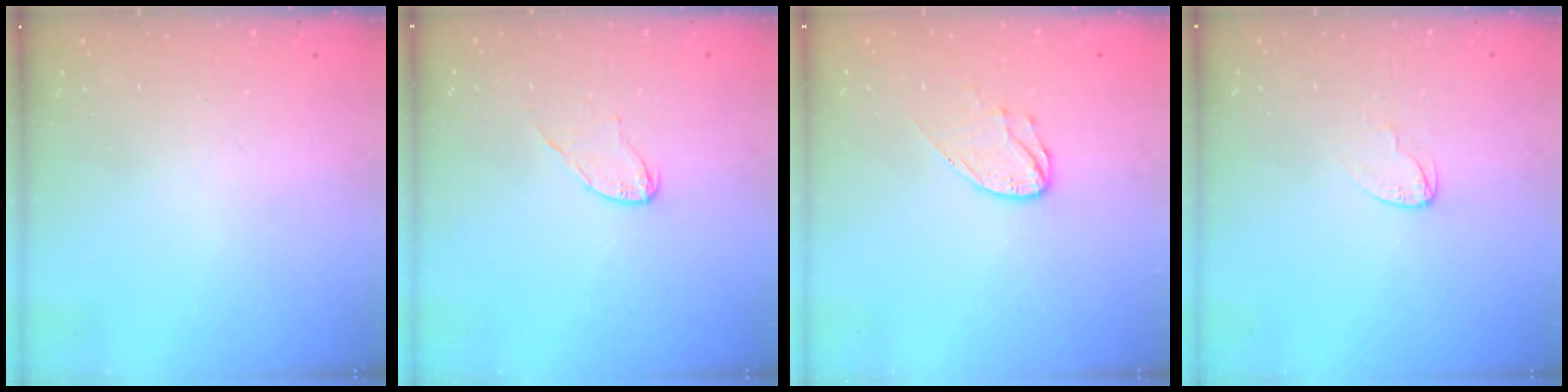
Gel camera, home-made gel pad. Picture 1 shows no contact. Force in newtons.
{"total": 5.9, "press": 5.9, "slide": 0.5}
{"total": 7.6, "press": 7.6, "slide": 0.2}
{"total": 3.4, "press": 3.4, "slide": 0.3}